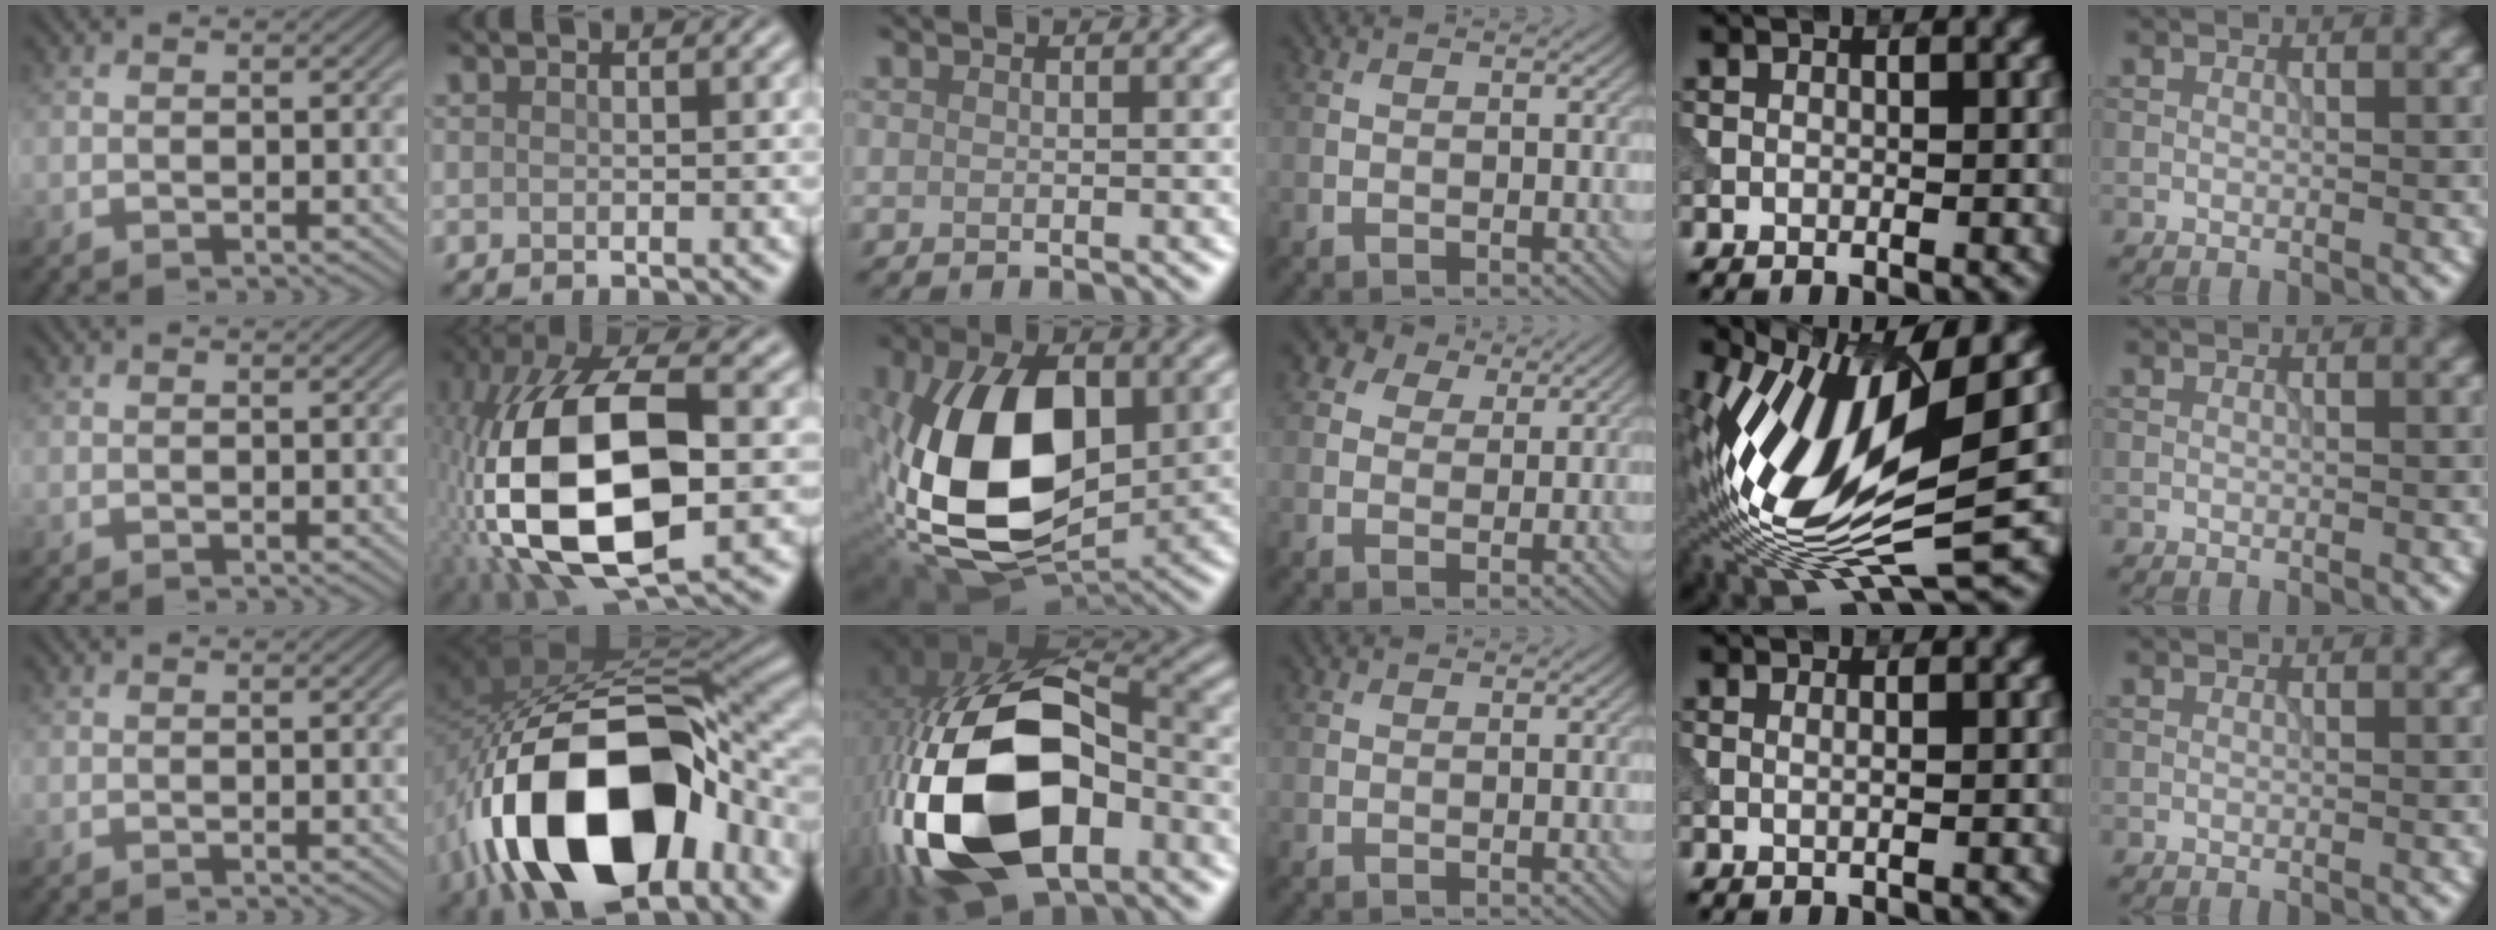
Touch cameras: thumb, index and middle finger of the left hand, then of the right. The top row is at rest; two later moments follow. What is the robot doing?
{"motion": "insert", "object": "power adapter"}